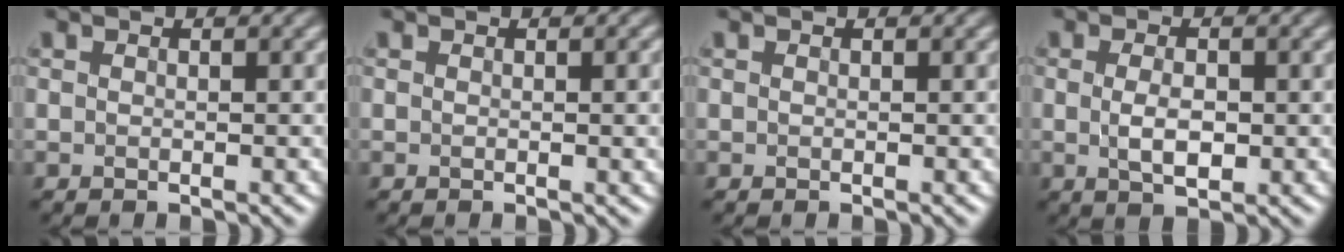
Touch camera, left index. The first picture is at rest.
{"total": 1.0, "force": [0.2, 0.1, 0.9], "torque": [-0.022, 0.006, 0.007]}
{"total": 0.0}
{"total": 2.0, "force": [-1.3, 0.3, 1.6], "torque": [-0.059, -0.006, 0.010]}